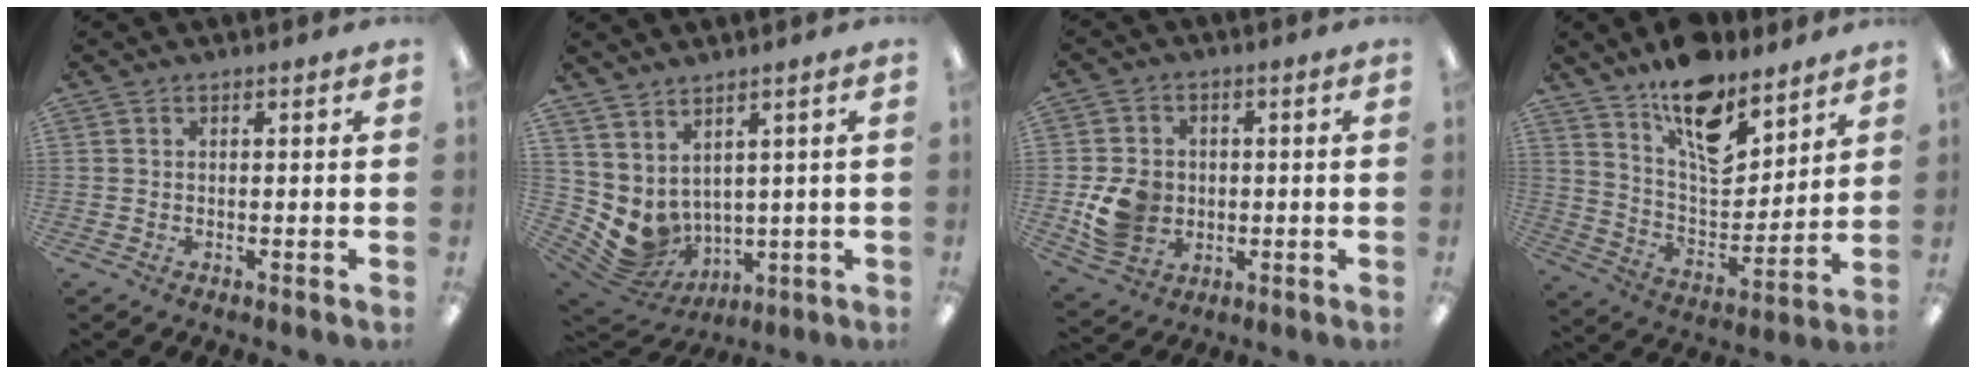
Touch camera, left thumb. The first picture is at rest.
{"total": 5.2, "force": [1.8, 4.6, 1.4], "torque": [-0.056, -0.047, 0.043]}
{"total": 9.1, "force": [-1.0, 7.9, 4.4], "torque": [-0.086, 0.011, -0.014]}
{"total": 15.6, "force": [11.5, 6.7, 8.1], "torque": [-0.135, -0.074, 0.203]}